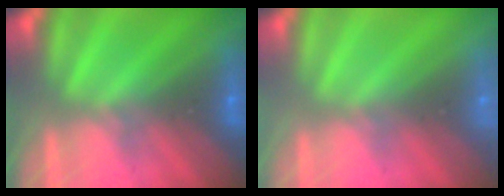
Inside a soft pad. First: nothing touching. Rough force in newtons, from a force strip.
{"total": 2.3}